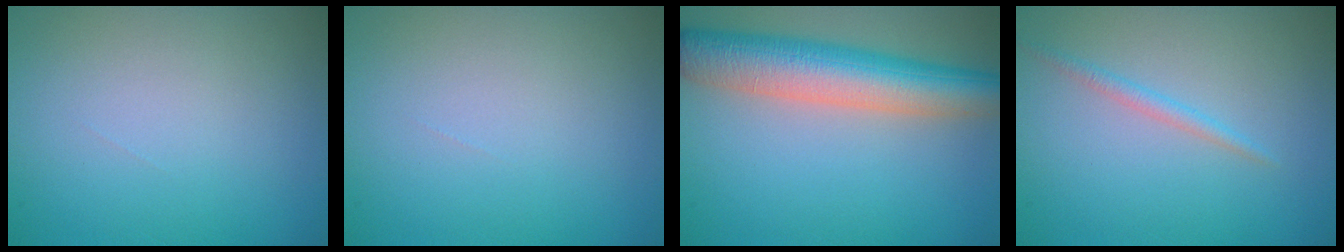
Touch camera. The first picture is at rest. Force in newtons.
{"total": 0.0}
{"total": 7.6, "press": 7.6, "slide": 0.4}
{"total": 1.1, "press": 1.1, "slide": 0.0}